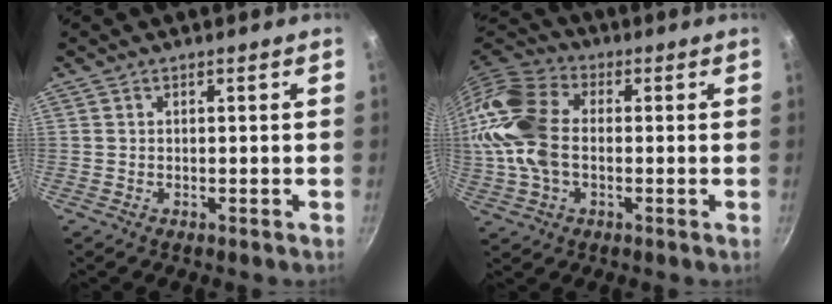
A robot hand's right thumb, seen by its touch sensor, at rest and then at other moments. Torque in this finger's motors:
{"motor_torque": [2.51, 2.51, 0.52, -0.29, 0.41]}